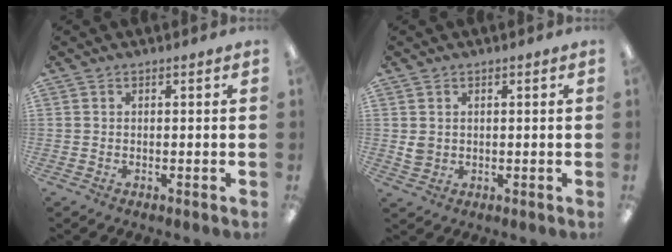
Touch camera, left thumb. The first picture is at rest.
{"total": 2.5, "force": [0.8, 2.3, 0.8], "torque": [-0.009, 0.000, 0.014]}